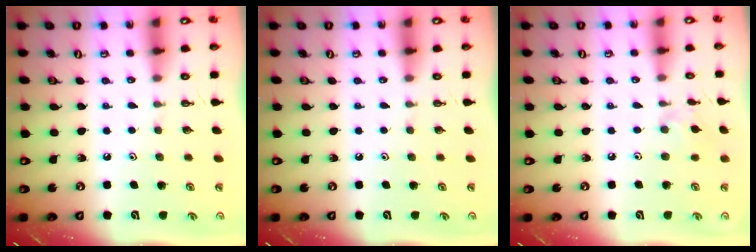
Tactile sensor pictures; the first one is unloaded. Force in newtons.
{"total": 0.0}
{"total": 7.9, "press": 7.9, "slide": 0.7}